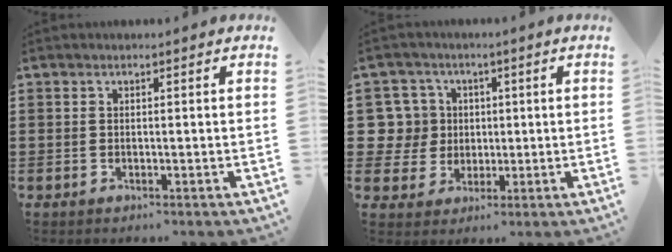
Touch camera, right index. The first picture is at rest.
{"total": 7.7, "force": [1.3, 7.3, 1.9], "torque": [-0.078, 0.013, 0.024]}